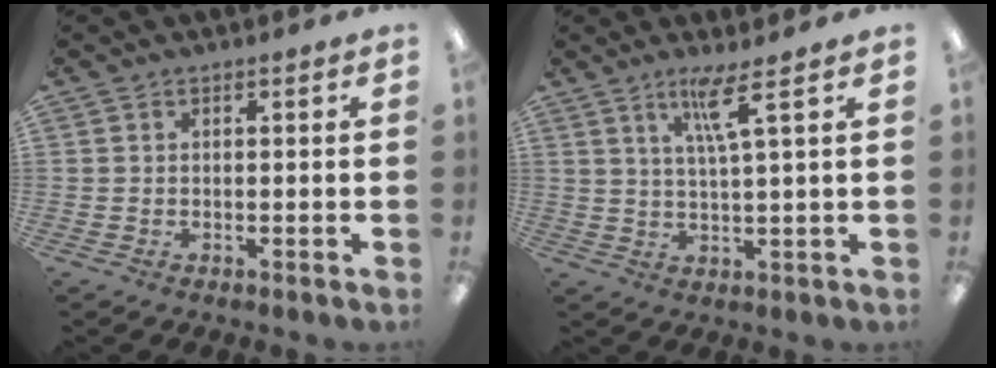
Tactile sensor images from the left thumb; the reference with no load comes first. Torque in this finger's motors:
{"motor_torque": [-0.06, -0.02, -0.16, -0.06, 0.03]}